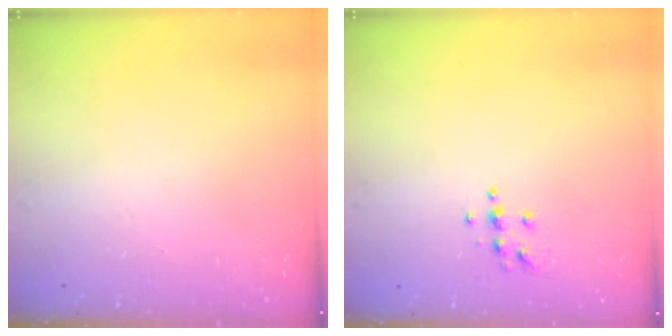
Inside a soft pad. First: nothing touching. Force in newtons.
{"total": 4.9, "press": 4.9, "slide": 0.2}